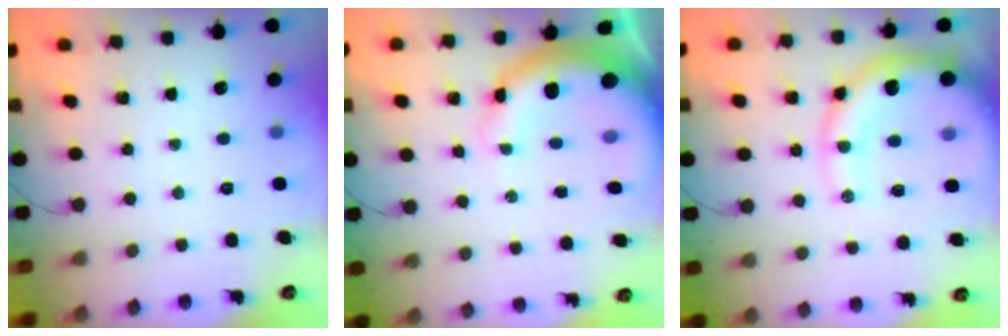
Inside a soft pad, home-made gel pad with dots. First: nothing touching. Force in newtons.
{"total": 12.4, "press": 12.1, "slide": 2.5}
{"total": 17.5, "press": 17.1, "slide": 3.8}